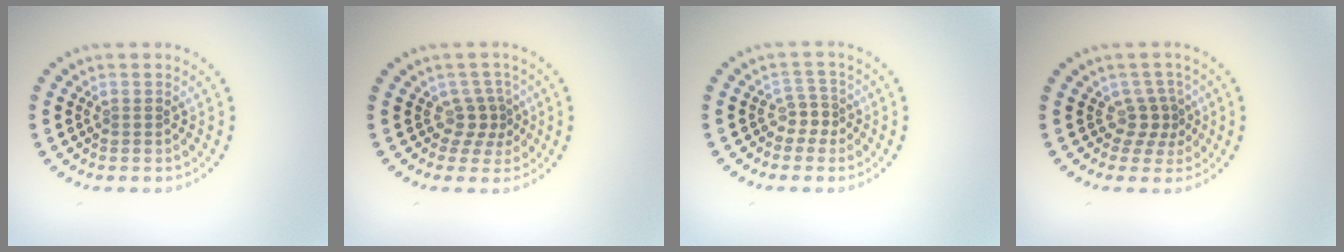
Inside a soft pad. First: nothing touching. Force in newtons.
{"total": 2.2, "press": 1.5, "slide": 1.6}
{"total": 1.8, "press": 1.3, "slide": 1.3}
{"total": 2.2, "press": 1.5, "slide": 1.6}